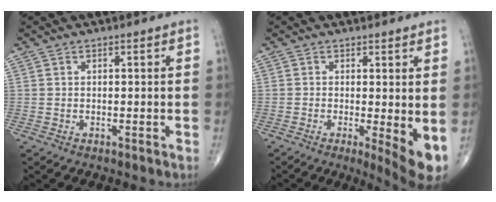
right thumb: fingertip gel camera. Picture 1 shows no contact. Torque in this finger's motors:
{"motor_torque": [-0.48, 0.40, 0.11, -0.14, 0.05]}